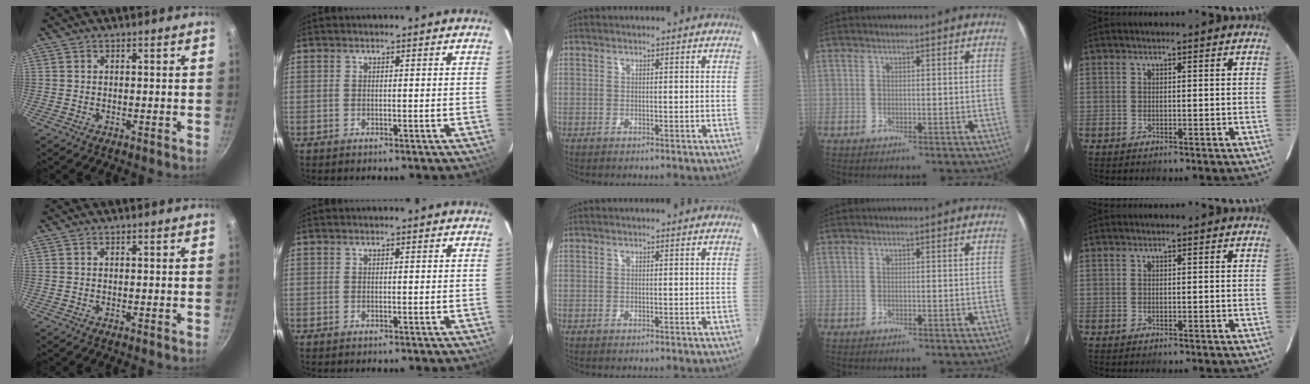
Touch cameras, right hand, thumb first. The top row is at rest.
{}